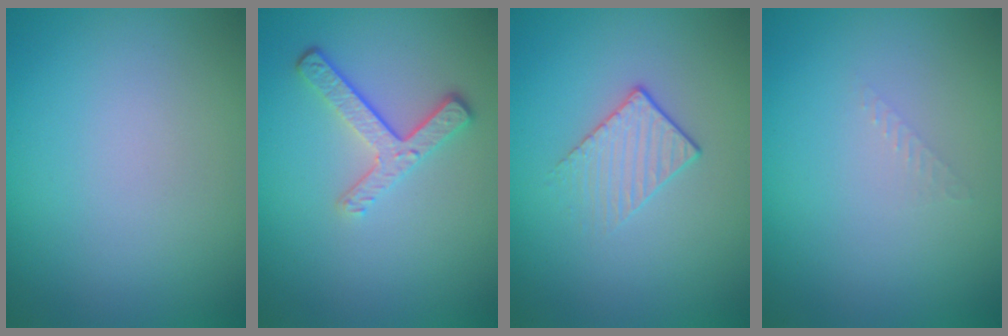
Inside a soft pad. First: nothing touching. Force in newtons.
{"total": 3.2, "press": 2.4, "slide": 2.0}
{"total": 1.6, "press": 1.1, "slide": 1.1}
{"total": 0.8, "press": 0.7, "slide": 0.2}